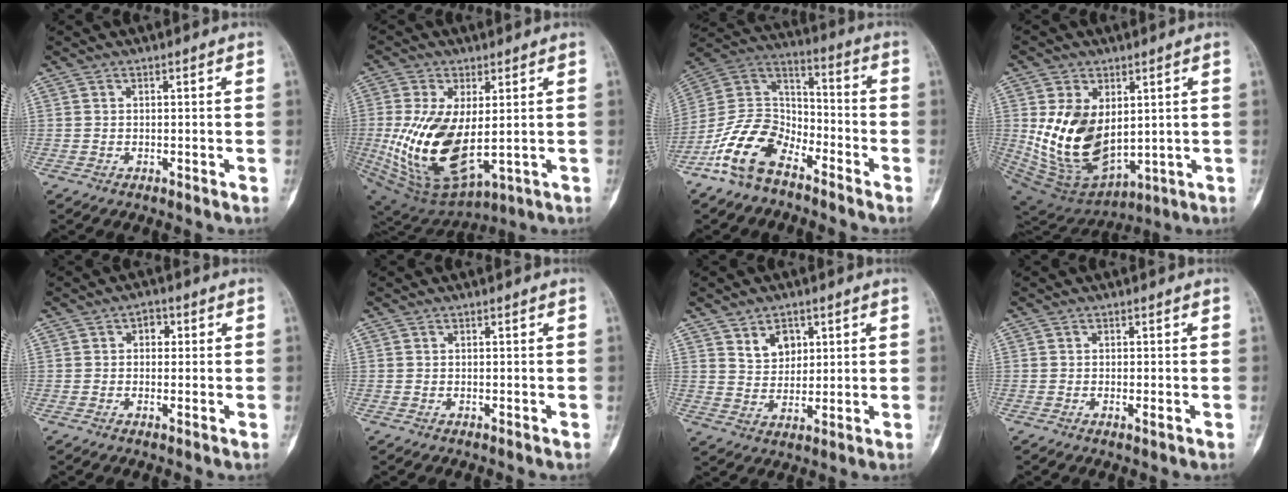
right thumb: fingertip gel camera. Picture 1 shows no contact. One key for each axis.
{"total": 18.1, "fx": -0.4, "fy": 9.2, "fz": 15.6, "tx": -0.302, "ty": -0.019, "tz": 0.020}
{"total": 14.4, "fx": -9.2, "fy": 7.9, "fz": 7.7, "tx": -0.137, "ty": 0.075, "tz": -0.187}
{"total": 16.7, "fx": 2.2, "fy": 10.7, "fz": 12.7, "tx": -0.207, "ty": -0.023, "tz": 0.070}
{"total": 2.8, "fx": 0.5, "fy": 2.1, "fz": 1.9, "tx": -0.014, "ty": 0.004, "tz": 0.001}
{"total": 0.0}
{"total": 5.9, "fx": 2.8, "fy": 4.3, "fz": 3.0, "tx": -0.025, "ty": -0.021, "tz": 0.054}
{"total": 1.1, "fx": -0.3, "fy": 0.3, "fz": 1.1, "tx": -0.022, "ty": -0.004, "tz": -0.007}